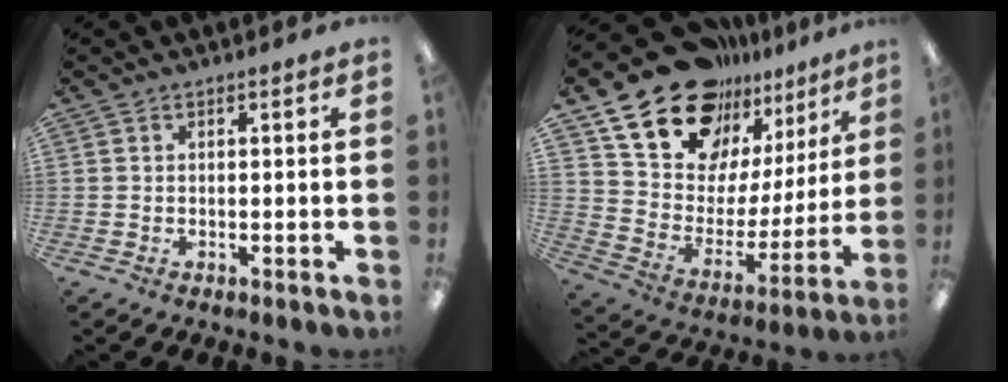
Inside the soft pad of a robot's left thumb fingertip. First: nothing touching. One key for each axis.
{"total": 20.6, "fx": 15.9, "fy": 11.1, "fz": 6.9, "tx": -0.138, "ty": -0.114, "tz": 0.294}